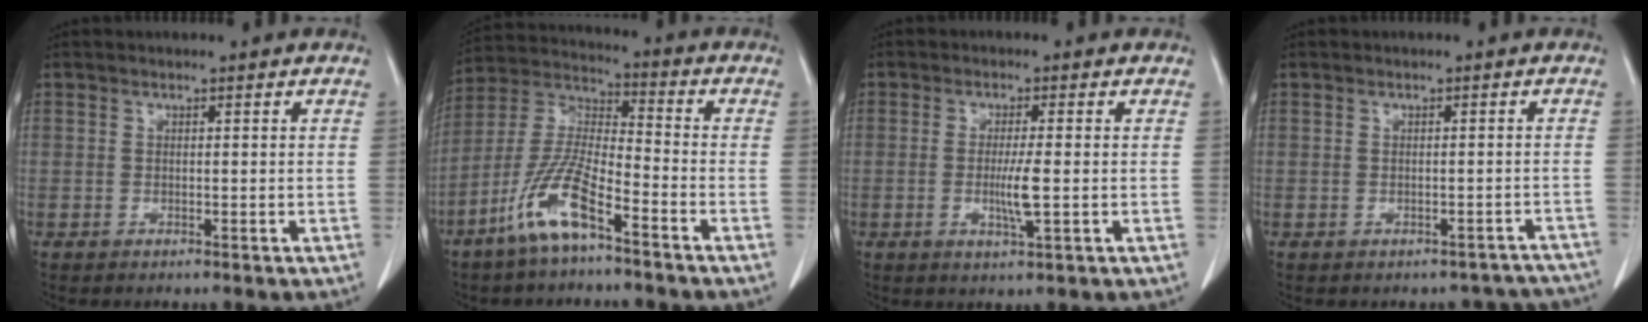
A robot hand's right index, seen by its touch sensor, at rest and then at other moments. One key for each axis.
{"total": 11.1, "fx": -6.6, "fy": 2.0, "fz": 8.6, "tx": -0.185, "ty": -0.008, "tz": -0.133}
{"total": 4.3, "fx": -0.6, "fy": 0.1, "fz": 4.3, "tx": -0.082, "ty": -0.010, "tz": -0.011}
{"total": 5.9, "fx": -4.9, "fy": 3.3, "fz": 0.1, "tx": 0.020, "ty": 0.034, "tz": -0.044}